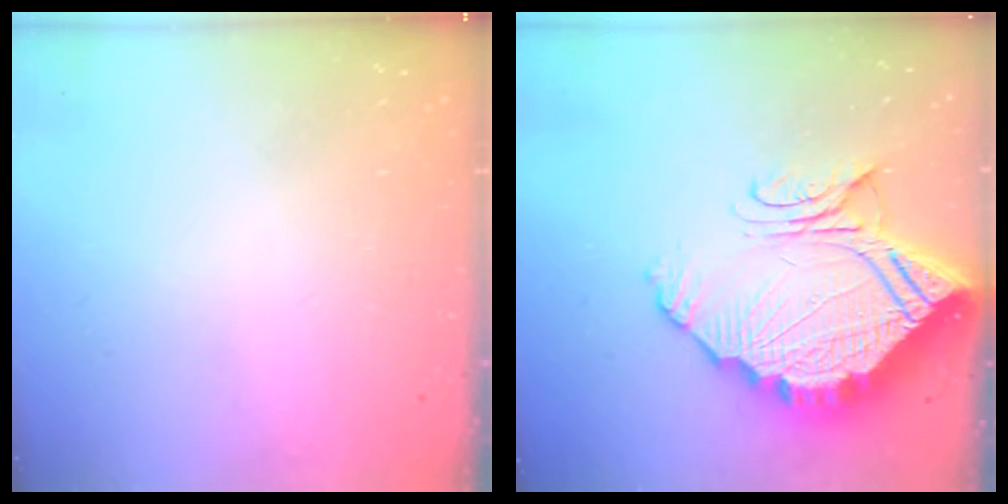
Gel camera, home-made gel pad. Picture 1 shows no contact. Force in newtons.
{"total": 19.5, "press": 19.4, "slide": 1.5}